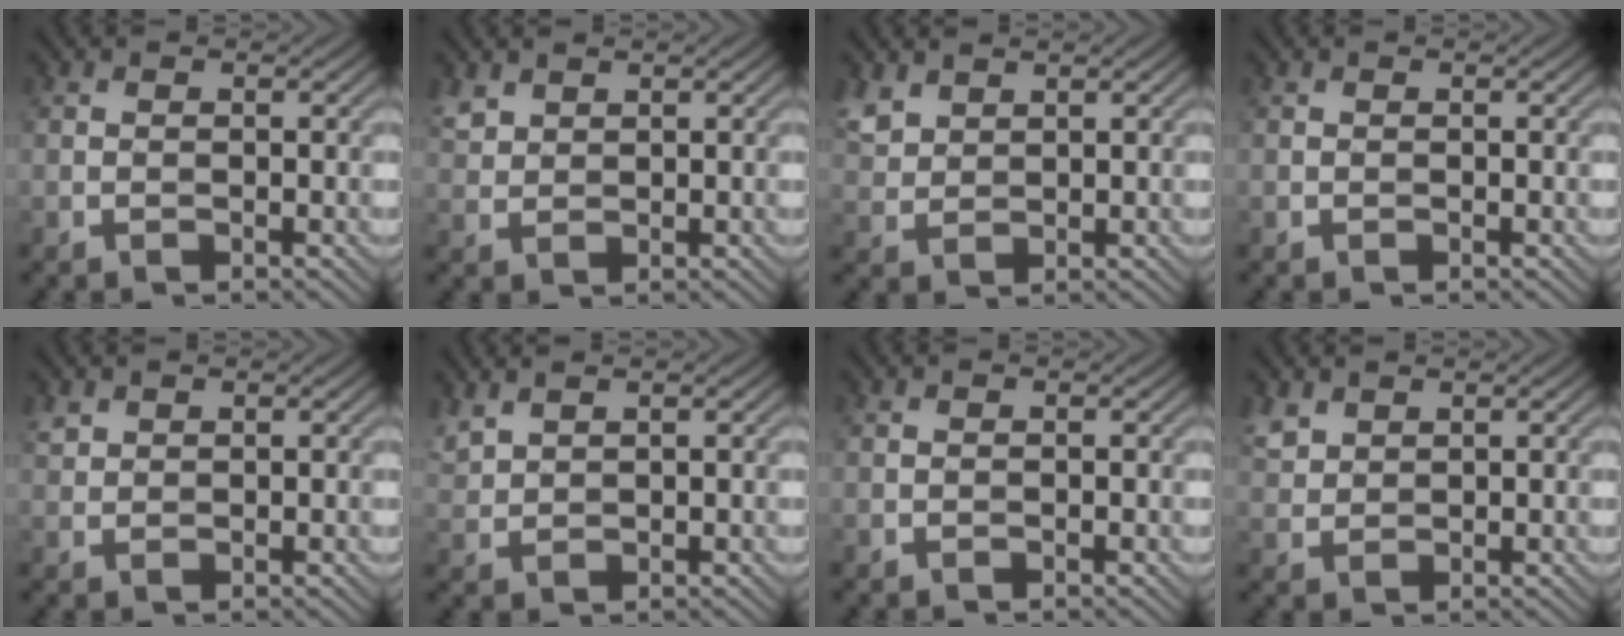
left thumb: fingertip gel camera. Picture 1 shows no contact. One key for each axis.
{"total": 2.3, "fx": 1.7, "fy": 1.3, "fz": 0.8, "tx": -0.025, "ty": 0.001, "tz": 0.041}
{"total": 3.3, "fx": 2.4, "fy": 1.8, "fz": 1.5, "tx": -0.042, "ty": 0.003, "tz": 0.055}
{"total": 0.0}
{"total": 1.4, "fx": 1.1, "fy": 0.8, "fz": 0.4, "tx": -0.012, "ty": 0.001, "tz": 0.025}
{"total": 2.5, "fx": 2.1, "fy": 0.8, "fz": 1.1, "tx": -0.035, "ty": 0.007, "tz": 0.051}
{"total": 0.0}
{"total": 2.6, "fx": 1.9, "fy": 1.4, "fz": 1.0, "tx": -0.029, "ty": 0.001, "tz": 0.046}